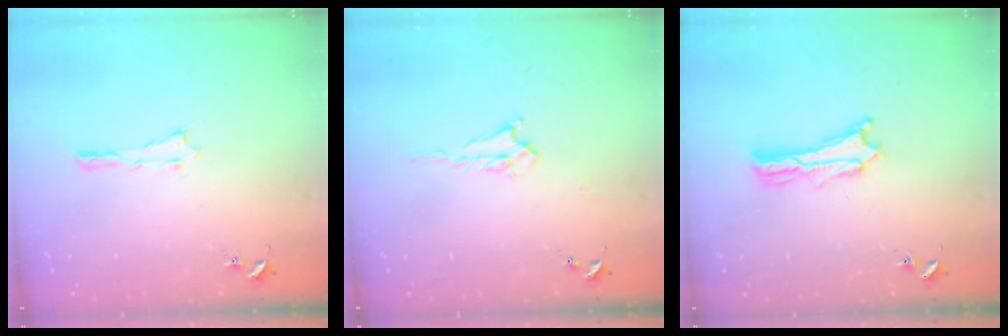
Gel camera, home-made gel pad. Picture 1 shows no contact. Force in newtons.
{"total": 1.7, "press": 1.7, "slide": 0.3}
{"total": 2.5, "press": 2.5, "slide": 0.1}